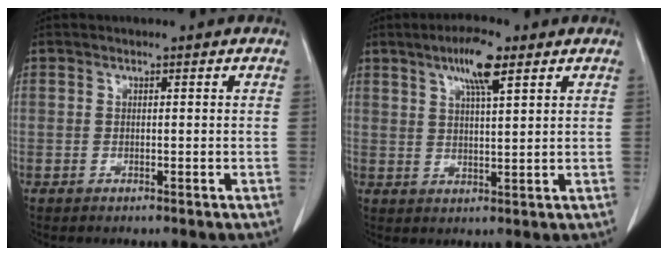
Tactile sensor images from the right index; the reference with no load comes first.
{"total": 6.5, "force": [3.8, 0.8, 5.2], "torque": [-0.096, 0.005, 0.065]}